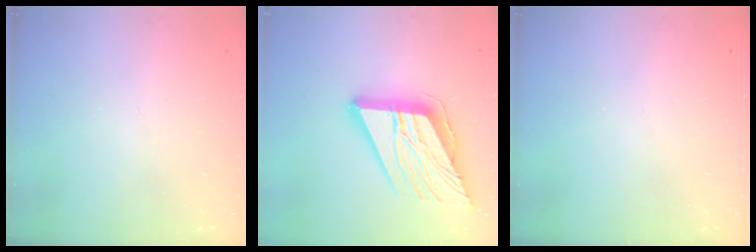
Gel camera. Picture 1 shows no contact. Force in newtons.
{"total": 24.5, "press": 24.3, "slide": 3.0}
{"total": 0.0}